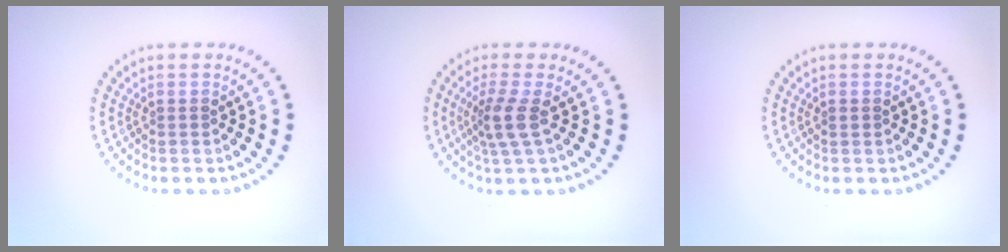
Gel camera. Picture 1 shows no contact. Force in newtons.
{"total": 2.7, "press": 2.0, "slide": 1.8}
{"total": 0.5, "press": 0.5, "slide": 0.0}